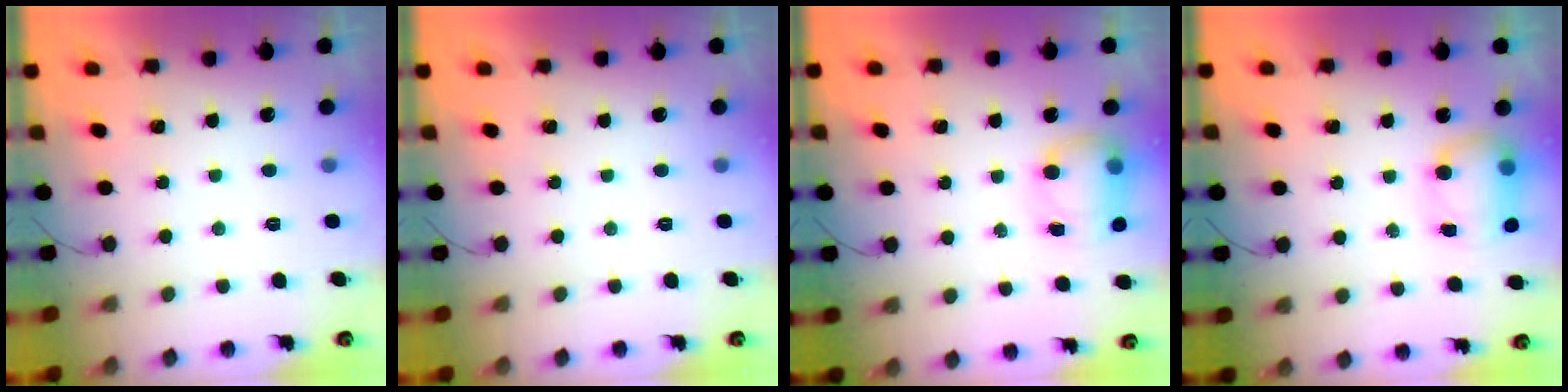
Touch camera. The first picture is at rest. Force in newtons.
{"total": 0.0}
{"total": 9.8, "press": 8.8, "slide": 4.3}
{"total": 8.4, "press": 8.3, "slide": 1.0}